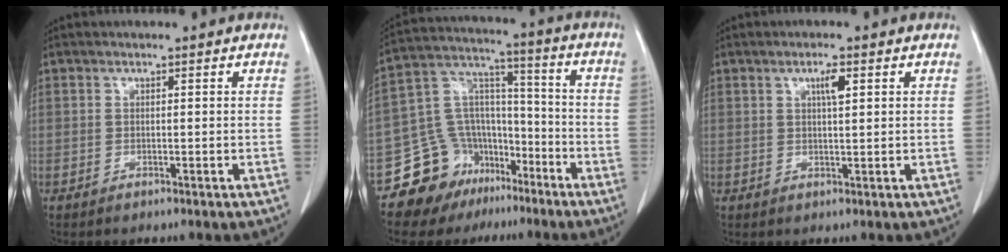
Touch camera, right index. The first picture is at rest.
{"total": 14.2, "force": [-8.8, 10.6, 3.6], "torque": [-0.062, 0.091, -0.141]}
{"total": 2.5, "force": [1.1, 0.3, 2.3], "torque": [-0.039, -0.001, 0.017]}